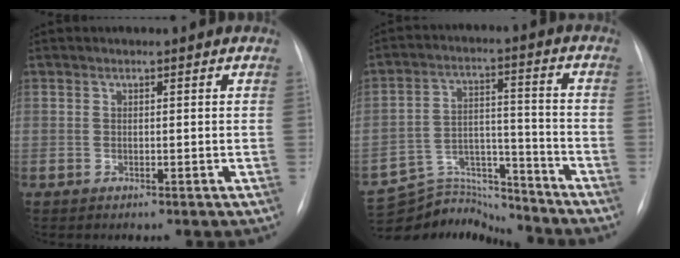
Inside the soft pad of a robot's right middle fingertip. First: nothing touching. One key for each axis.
{"total": 10.7, "fx": -10.5, "fy": 1.5, "fz": -1.0, "tx": 0.019, "ty": 0.045, "tz": -0.179}